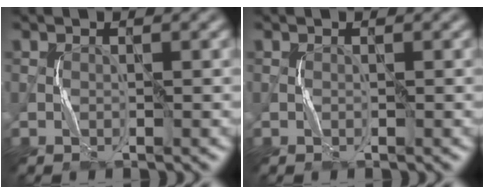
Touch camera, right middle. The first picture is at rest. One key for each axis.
{"total": 0.0}